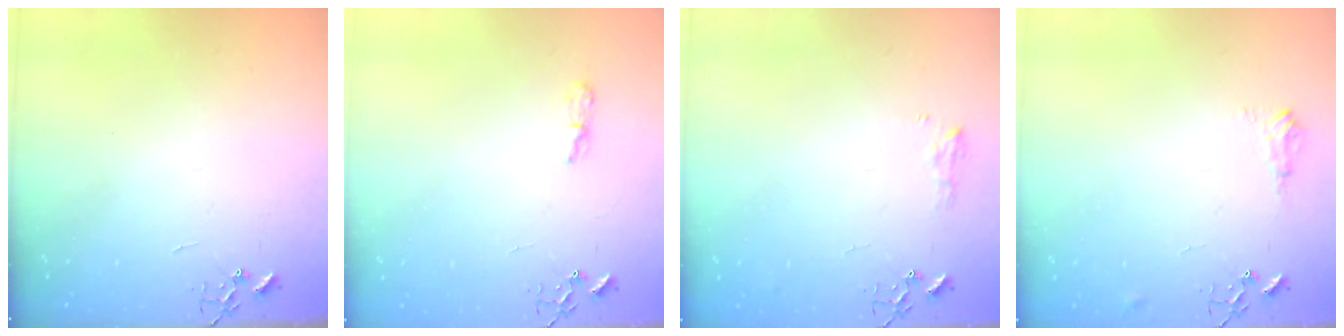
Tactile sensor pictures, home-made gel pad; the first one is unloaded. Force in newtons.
{"total": 4.7, "press": 4.7, "slide": 0.7}
{"total": 7.6, "press": 7.6, "slide": 0.8}
{"total": 7.3, "press": 7.3, "slide": 1.0}